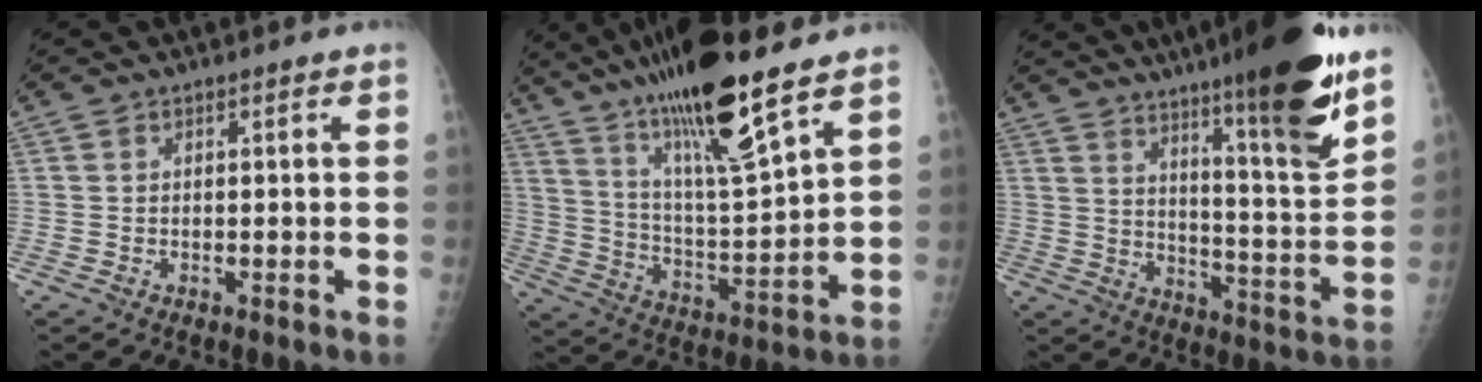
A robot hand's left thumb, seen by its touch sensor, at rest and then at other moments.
{"total": 21.0, "force": [14.7, 2.7, 14.7], "torque": [-0.251, -0.063, 0.266]}
{"total": 21.5, "force": [14.5, 1.9, 15.7], "torque": [-0.208, -0.078, 0.222]}